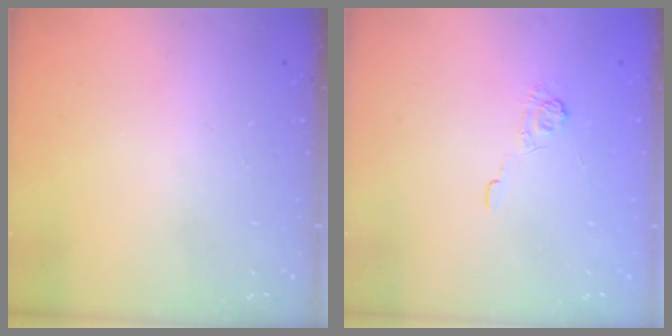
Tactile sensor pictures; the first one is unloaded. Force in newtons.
{"total": 2.5, "press": 2.1, "slide": 1.4}